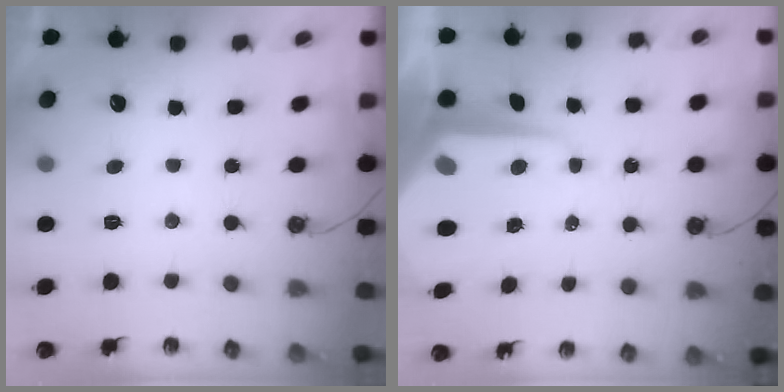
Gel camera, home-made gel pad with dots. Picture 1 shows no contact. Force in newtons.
{"total": 10.5, "press": 10.5, "slide": 0.8}